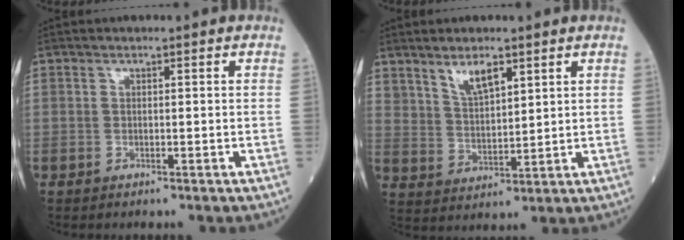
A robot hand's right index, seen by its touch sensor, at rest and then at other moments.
{"total": 5.5, "force": [3.7, 2.0, 3.6], "torque": [-0.074, 0.001, 0.077]}